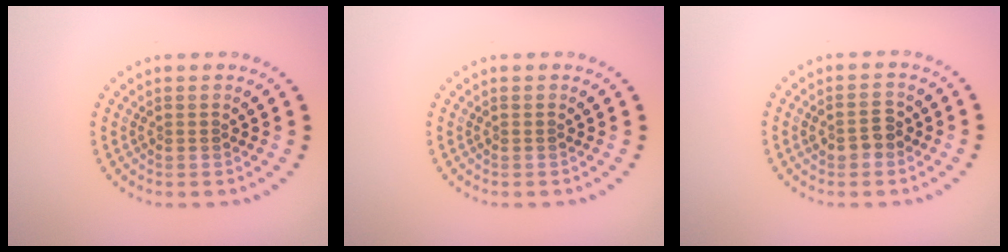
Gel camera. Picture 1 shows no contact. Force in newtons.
{"total": 0.0}
{"total": 2.2, "press": 2.2, "slide": 0.2}